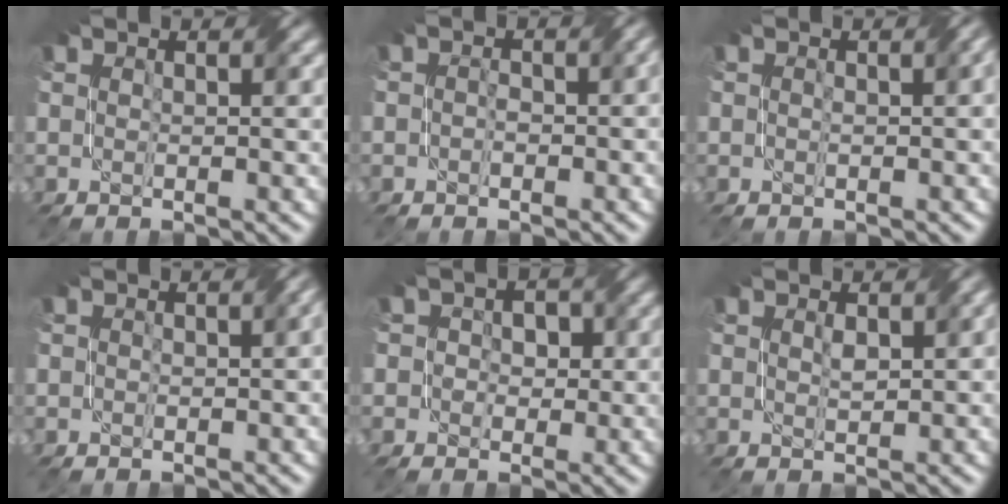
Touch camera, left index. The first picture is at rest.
{"total": 2.6, "force": [-1.0, 1.5, 1.9], "torque": [-0.014, 0.001, -0.013]}
{"total": 1.5, "force": [-0.3, 0.5, 1.4], "torque": [-0.019, -0.003, -0.001]}
{"total": 2.2, "force": [-0.7, 1.1, 1.8], "torque": [-0.022, -0.003, -0.009]}
{"total": 3.7, "force": [-0.1, 3.4, 1.5], "torque": [-0.002, 0.013, -0.030]}
{"total": 0.8, "force": [0.3, 0.2, 0.8], "torque": [-0.017, 0.001, 0.008]}